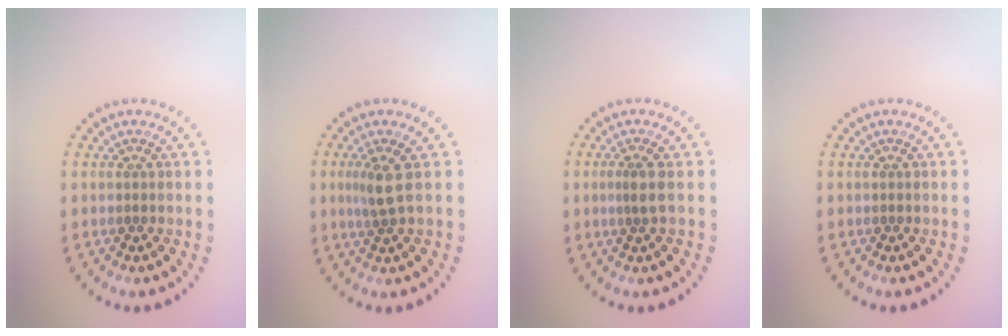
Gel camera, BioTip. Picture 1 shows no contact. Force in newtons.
{"total": 2.1, "press": 1.6, "slide": 1.3}
{"total": 1.3, "press": 0.8, "slide": 0.9}
{"total": 0.0}